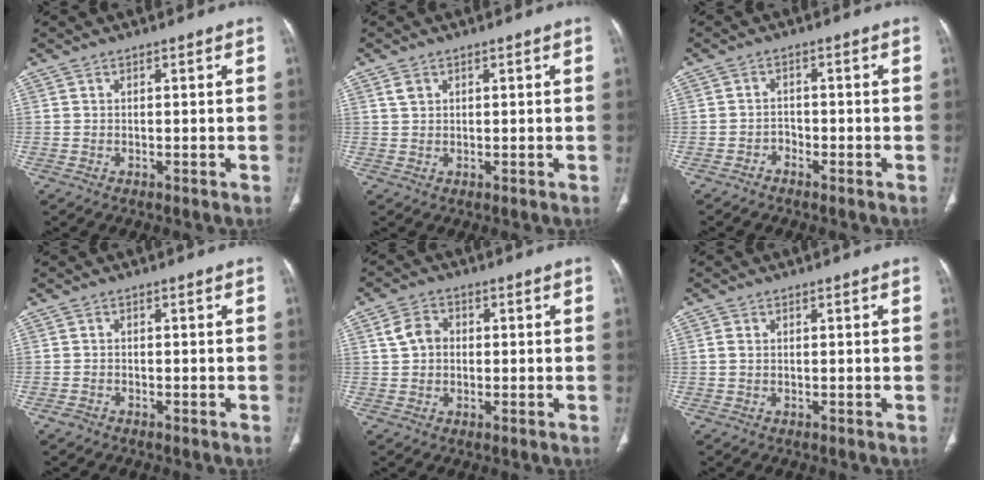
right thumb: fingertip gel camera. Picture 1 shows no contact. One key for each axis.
{"total": 1.7, "fx": 0.9, "fy": 1.2, "fz": 0.8, "tx": -0.011, "ty": 0.002, "tz": 0.022}
{"total": 1.7, "fx": -1.3, "fy": 1.0, "fz": 0.3, "tx": 0.006, "ty": 0.014, "tz": -0.027}
{"total": 1.1, "fx": -0.9, "fy": 0.7, "fz": 0.2, "tx": -0.003, "ty": 0.003, "tz": -0.020}
{"total": 4.7, "fx": 0.6, "fy": 3.8, "fz": 2.7, "tx": -0.040, "ty": 0.011, "tz": 0.006}
{"total": 1.2, "fx": 0.2, "fy": 0.8, "fz": 0.8, "tx": -0.020, "ty": 0.003, "tz": 0.007}